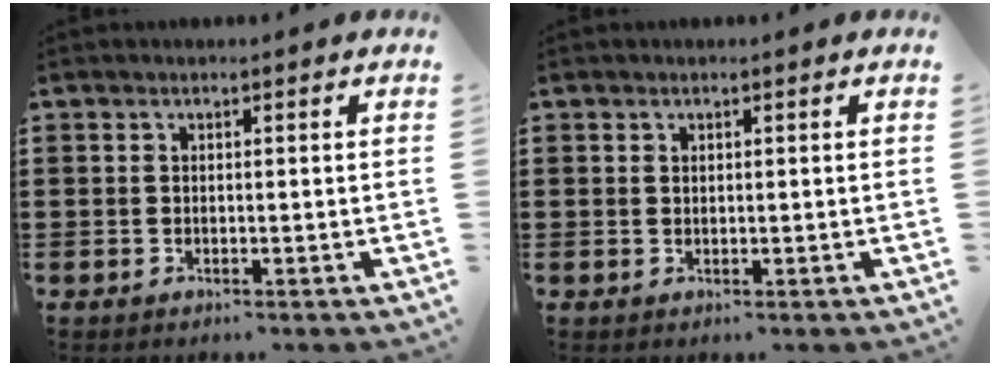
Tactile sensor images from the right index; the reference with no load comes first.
{"total": 0.5, "force": [0.3, 0.4, 0.2], "torque": [-0.004, 0.002, 0.007]}